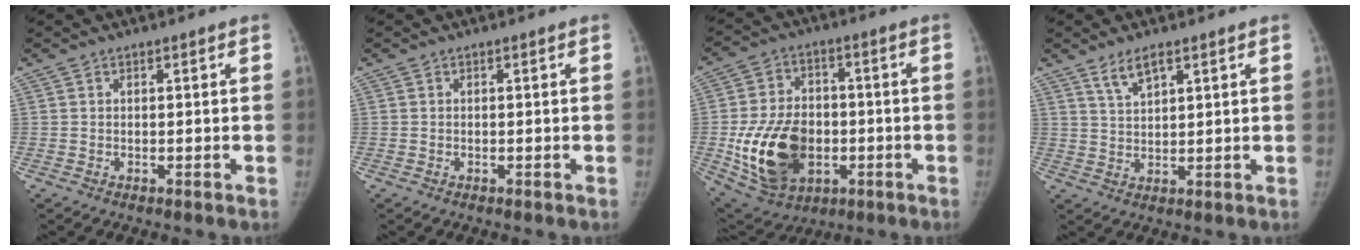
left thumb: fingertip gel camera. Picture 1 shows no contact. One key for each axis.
{"total": 0.0}
{"total": 18.2, "fx": -3.5, "fy": 12.9, "fz": 12.4, "tx": -0.194, "ty": 0.006, "tz": -0.042}
{"total": 4.3, "fx": 3.0, "fy": 1.4, "fz": 2.8, "tx": -0.049, "ty": -0.014, "tz": 0.062}